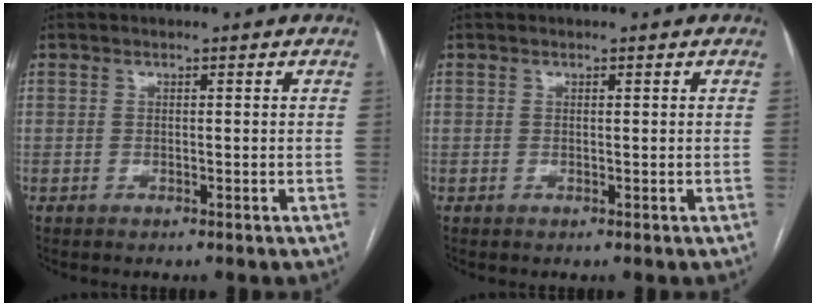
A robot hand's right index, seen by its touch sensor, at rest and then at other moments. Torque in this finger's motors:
{"motor_torque": [0.02, -0.01, 0.00, -0.01]}